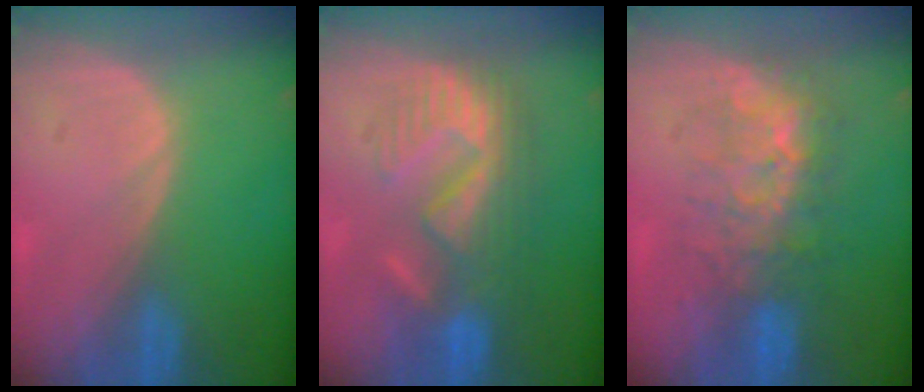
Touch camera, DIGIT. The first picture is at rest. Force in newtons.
{"total": 8.7, "press": 8.6, "slide": 1.4}
{"total": 7.9, "press": 7.6, "slide": 2.3}